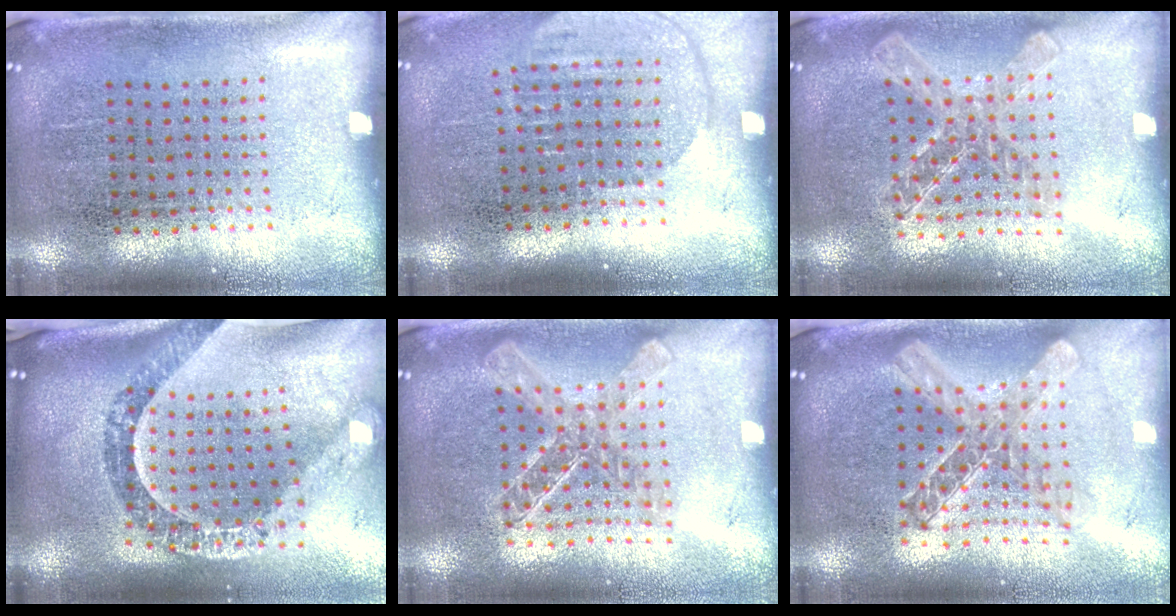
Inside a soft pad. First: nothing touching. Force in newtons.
{"total": 1.7, "press": 1.5, "slide": 0.8}
{"total": 1.5, "press": 1.3, "slide": 0.6}
{"total": 2.3, "press": 1.9, "slide": 1.3}
{"total": 1.7, "press": 1.5, "slide": 0.8}
{"total": 2.1, "press": 1.8, "slide": 1.2}